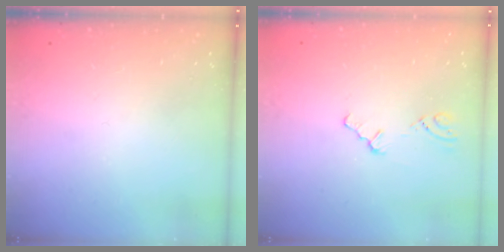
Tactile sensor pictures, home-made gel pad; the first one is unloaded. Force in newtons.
{"total": 0.8, "press": 0.7, "slide": 0.2}